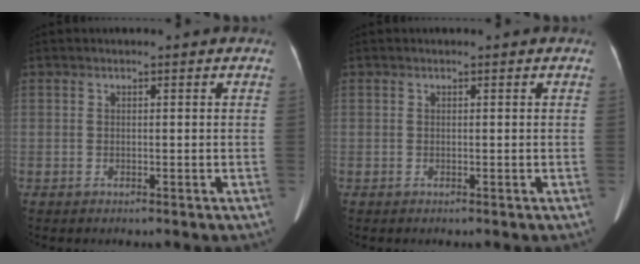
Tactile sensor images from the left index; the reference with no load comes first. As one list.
[{"total": 0.0}]